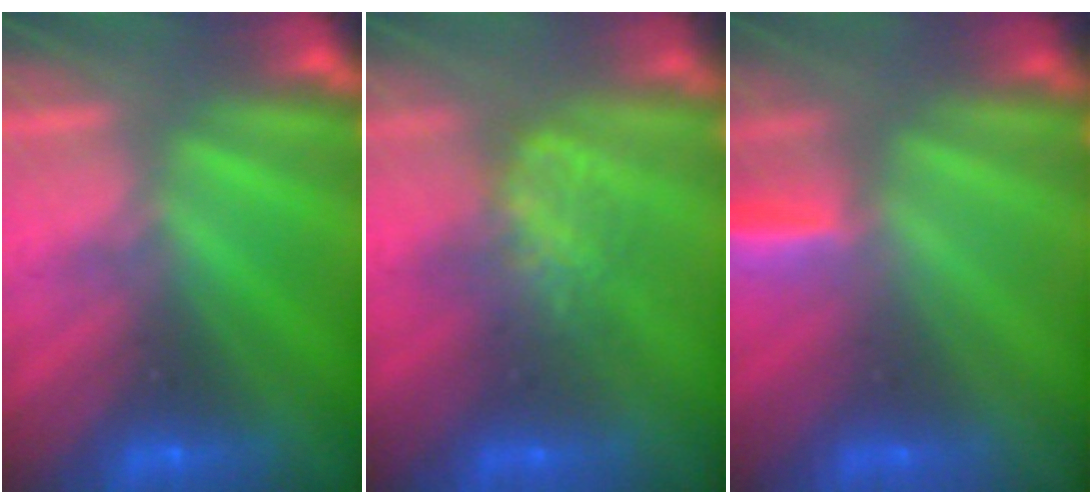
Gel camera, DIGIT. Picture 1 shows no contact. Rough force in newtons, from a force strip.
{"total": 5.7}
{"total": 2.9}